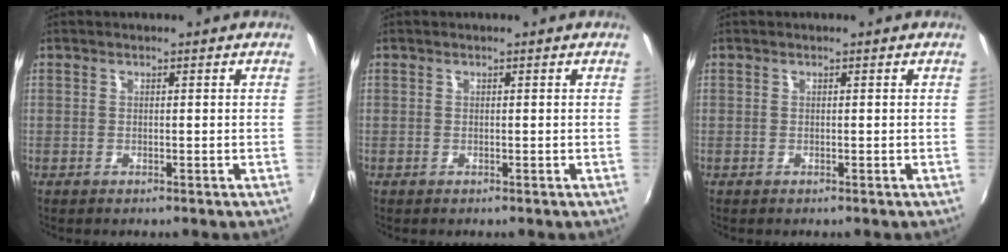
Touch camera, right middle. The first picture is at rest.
{"total": 0.0}
{"total": 0.0}